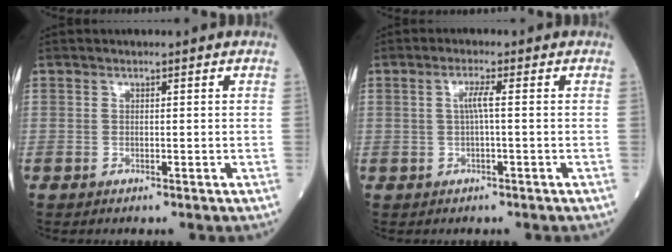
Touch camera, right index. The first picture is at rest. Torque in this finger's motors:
{"motor_torque": [0.43, -0.05, 0.25, 0.09]}